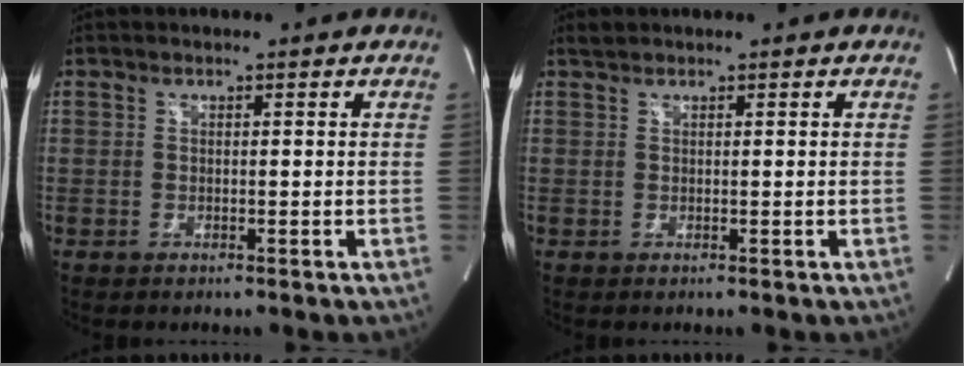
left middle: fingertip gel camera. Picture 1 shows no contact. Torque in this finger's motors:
{"motor_torque": [0.09, 0.03, -0.09, 0.00]}